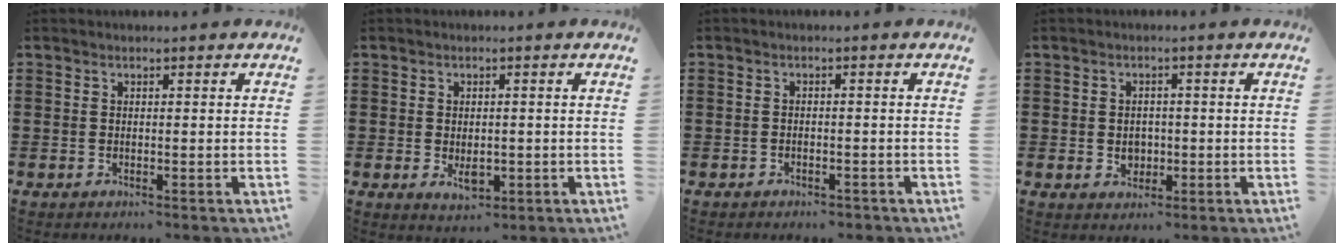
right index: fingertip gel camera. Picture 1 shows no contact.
{"total": 2.9, "force": [-0.5, 1.6, 2.4], "torque": [-0.036, -0.006, -0.009]}
{"total": 1.3, "force": [-1.3, 0.2, 0.2], "torque": [-0.008, -0.002, -0.026]}
{"total": 2.3, "force": [-0.3, 2.0, 1.1], "torque": [-0.029, 0.003, -0.008]}